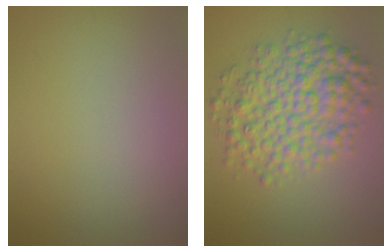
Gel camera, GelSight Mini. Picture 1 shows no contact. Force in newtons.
{"total": 6.7, "press": 6.7, "slide": 0.1}